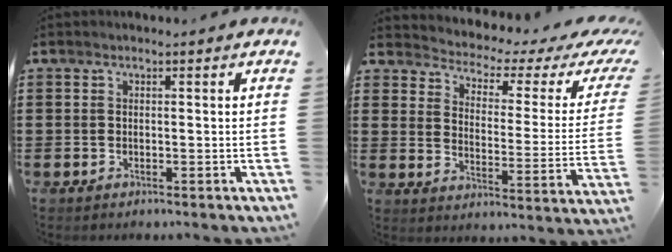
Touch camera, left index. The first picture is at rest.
{"total": 2.5, "force": [1.9, 1.0, 1.3], "torque": [-0.043, -0.023, 0.023]}